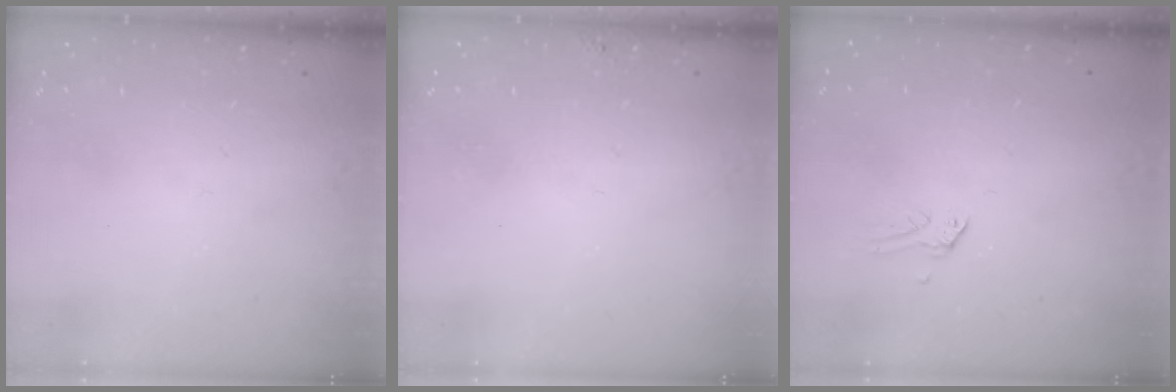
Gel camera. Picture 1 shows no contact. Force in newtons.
{"total": 4.2, "press": 4.2, "slide": 0.5}
{"total": 0.0}